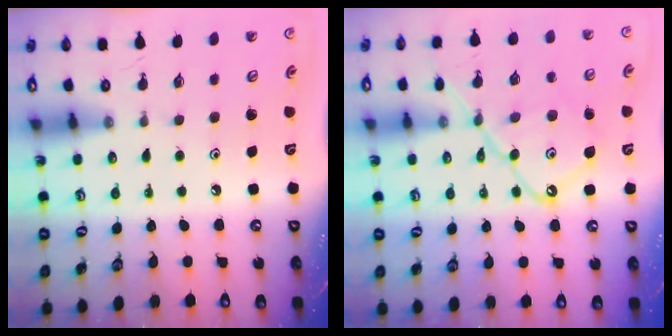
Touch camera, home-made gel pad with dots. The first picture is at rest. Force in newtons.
{"total": 14.6, "press": 14.5, "slide": 1.2}